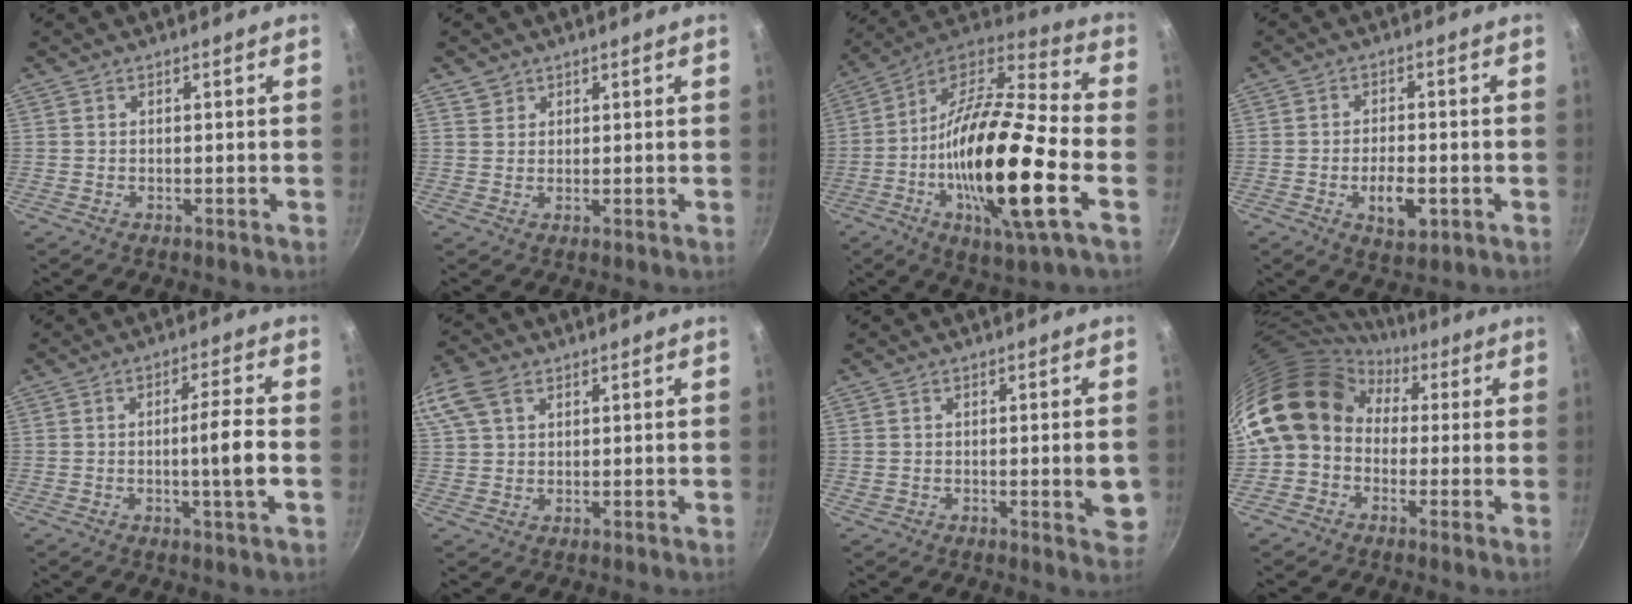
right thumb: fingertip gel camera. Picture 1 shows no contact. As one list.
[{"total": 2.1, "force": [1.3, 1.6, 0.1], "torque": [0.013, 0.004, 0.022]}, {"total": 26.5, "force": [-6.5, 6.8, 24.8], "torque": [-0.442, 0.019, -0.134]}, {"total": 6.6, "force": [-1.9, 3.2, 5.4], "torque": [-0.078, 0.007, -0.027]}, {"total": 6.8, "force": [-1.2, -0.1, 6.7], "torque": [-0.116, 0.010, -0.021]}, {"total": 8.9, "force": [4.3, 5.7, 5.3], "torque": [-0.110, 0.017, 0.081]}, {"total": 4.7, "force": [-0.5, 1.4, 4.5], "torque": [-0.054, -0.007, -0.006]}, {"total": 12.7, "force": [1.4, 10.6, 7.0], "torque": [-0.093, 0.030, 0.002]}]